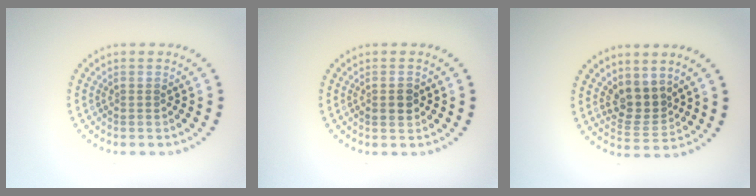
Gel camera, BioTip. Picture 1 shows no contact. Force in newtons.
{"total": 1.3, "press": 1.3, "slide": 0.1}
{"total": 3.1, "press": 2.6, "slide": 1.7}